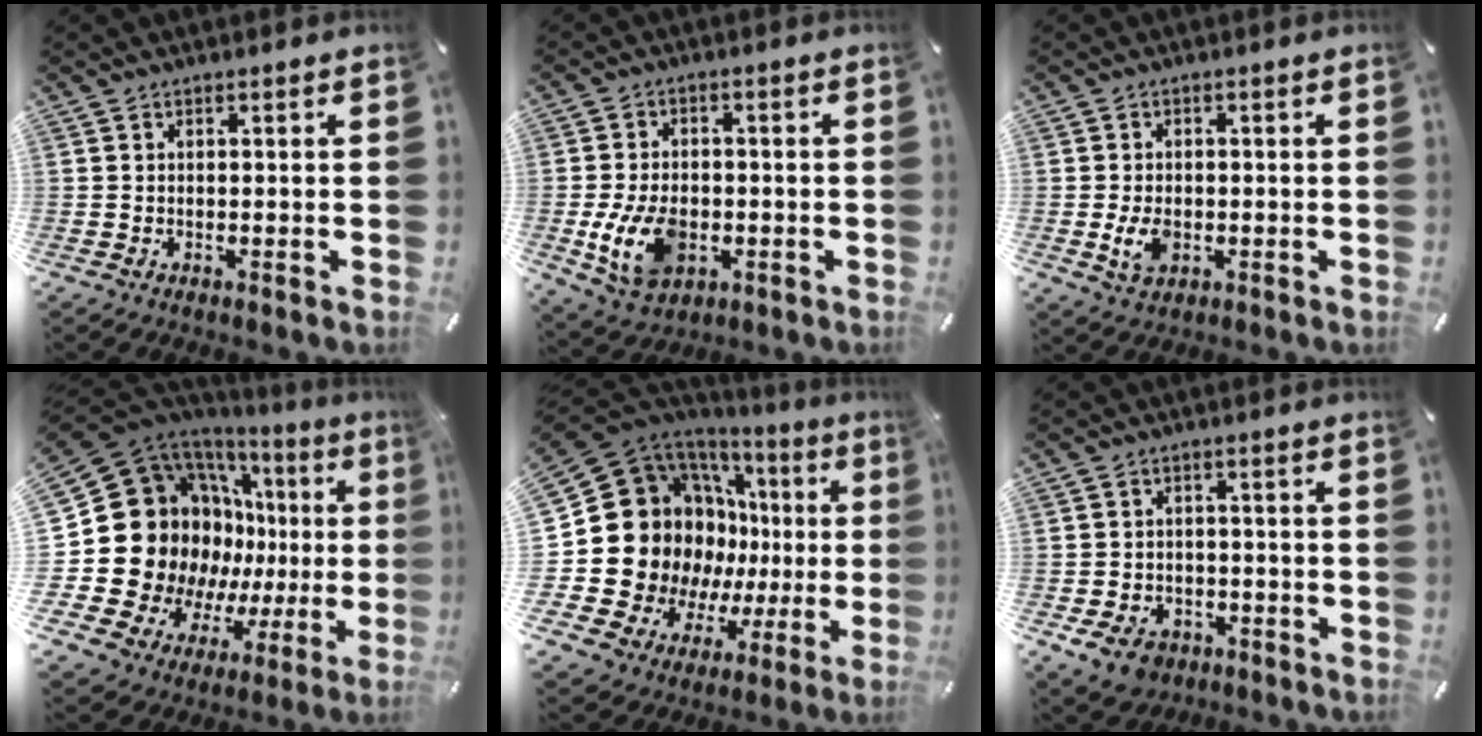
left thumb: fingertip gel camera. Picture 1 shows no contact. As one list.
[{"total": 11.1, "force": [-2.6, 7.6, 7.7], "torque": [-0.164, 0.000, -0.044]}, {"total": 4.8, "force": [-1.0, 3.2, 3.4], "torque": [-0.070, -0.005, -0.020]}, {"total": 26.8, "force": [2.5, 20.3, 17.4], "torque": [-0.298, -0.067, 0.103]}, {"total": 25.0, "force": [2.4, 19.2, 15.9], "torque": [-0.290, -0.055, 0.090]}, {"total": 6.5, "force": [-3.3, 4.9, 2.8], "torque": [-0.053, 0.017, -0.062]}]